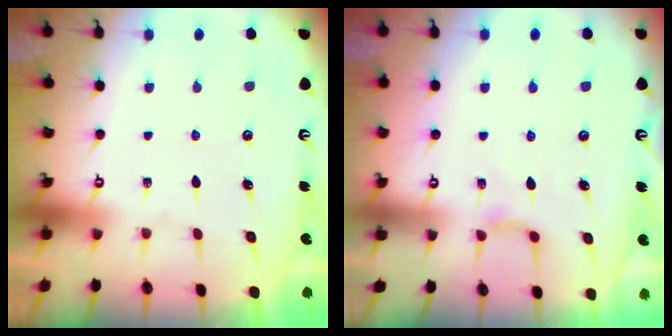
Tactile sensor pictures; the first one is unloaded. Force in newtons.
{"total": 4.0, "press": 3.9, "slide": 0.5}